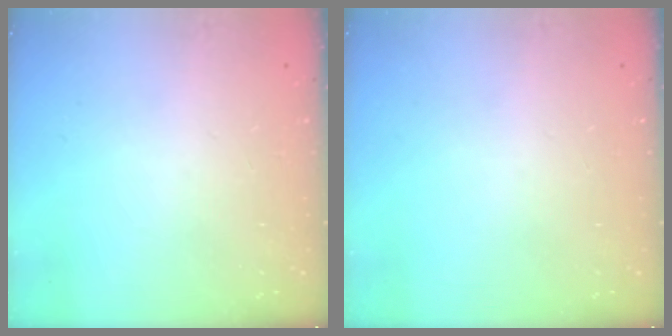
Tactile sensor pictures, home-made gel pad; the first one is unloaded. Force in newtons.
{"total": 0.0}